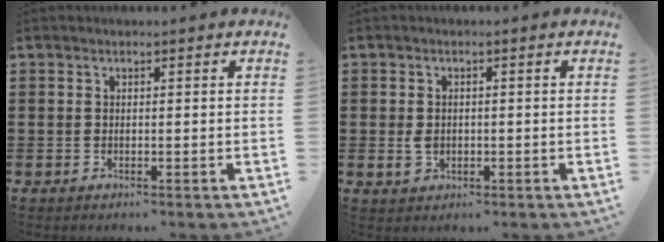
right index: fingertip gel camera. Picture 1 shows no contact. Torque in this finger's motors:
{"motor_torque": [1.08, 1.06, 0.02, 0.04]}